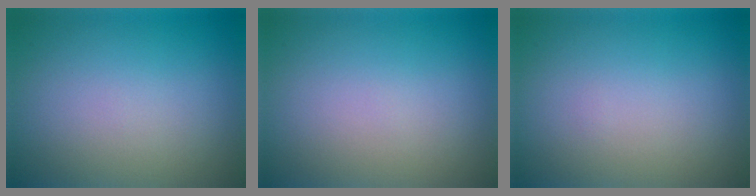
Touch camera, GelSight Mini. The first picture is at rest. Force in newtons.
{"total": 0.0}
{"total": 0.0}